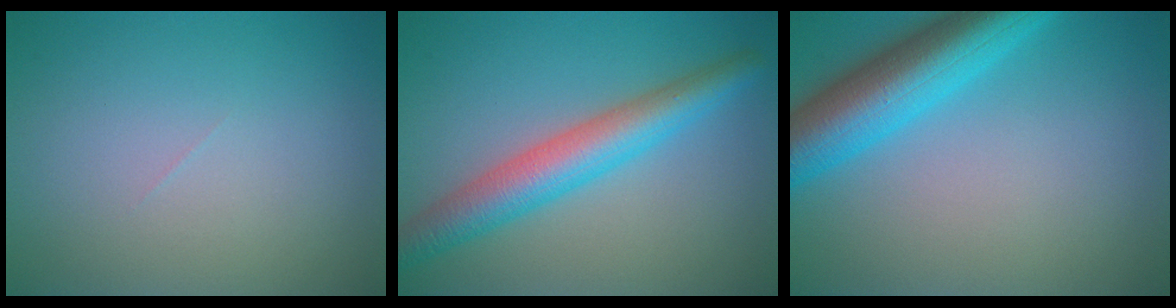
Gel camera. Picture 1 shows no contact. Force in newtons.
{"total": 5.7, "press": 5.7, "slide": 0.1}
{"total": 8.2, "press": 8.2, "slide": 0.3}